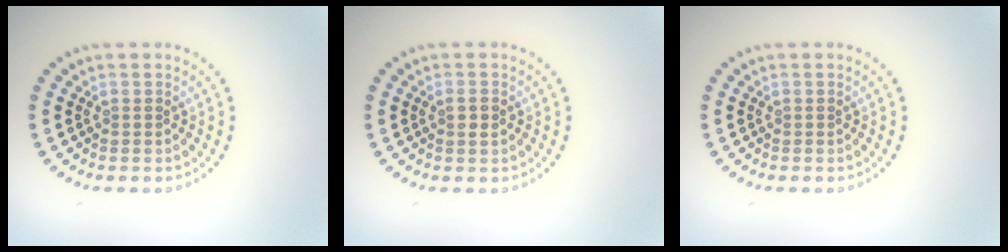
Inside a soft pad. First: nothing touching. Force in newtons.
{"total": 1.1, "press": 1.0, "slide": 0.3}
{"total": 0.0}